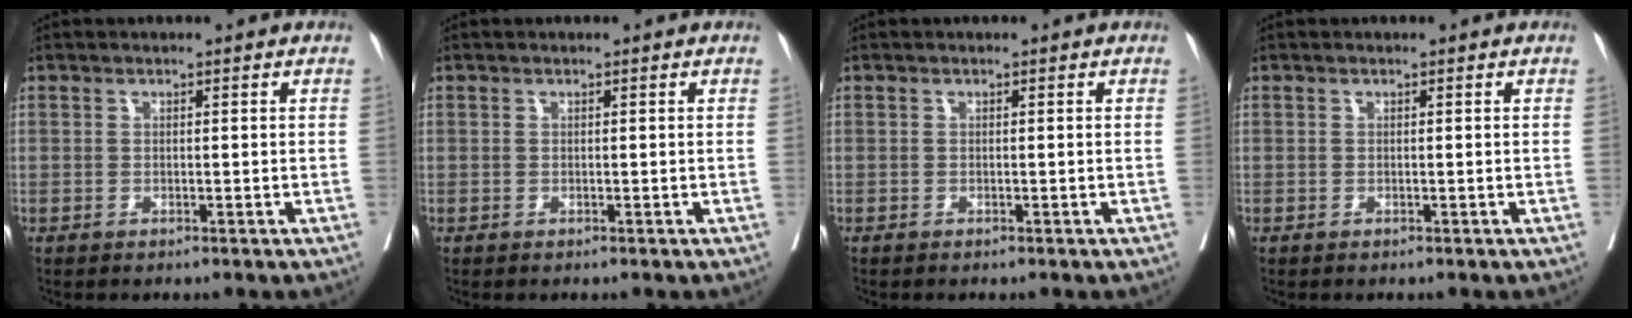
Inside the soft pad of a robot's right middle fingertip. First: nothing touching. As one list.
[{"total": 0.0}, {"total": 0.0}, {"total": 0.0}]